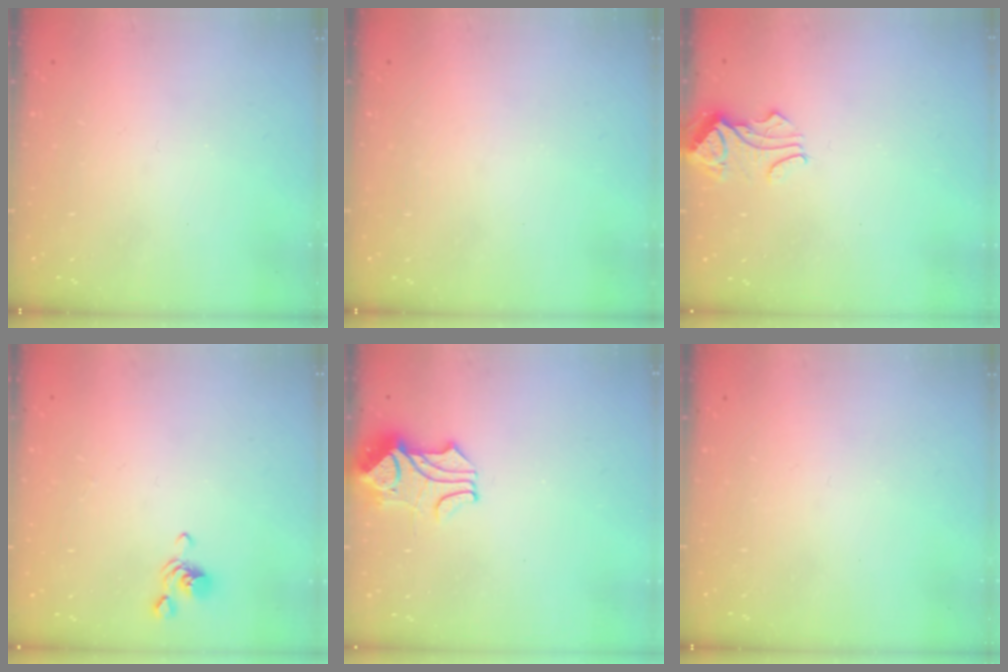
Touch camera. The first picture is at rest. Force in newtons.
{"total": 0.0}
{"total": 1.0, "press": 0.8, "slide": 0.5}
{"total": 2.8, "press": 2.8, "slide": 0.3}
{"total": 1.8, "press": 1.4, "slide": 1.2}
{"total": 0.0}